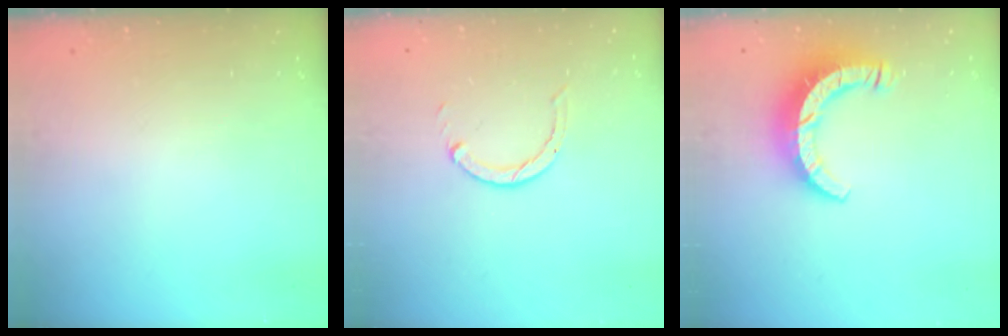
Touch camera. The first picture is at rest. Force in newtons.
{"total": 3.1, "press": 3.0, "slide": 0.4}
{"total": 9.6, "press": 9.6, "slide": 1.0}